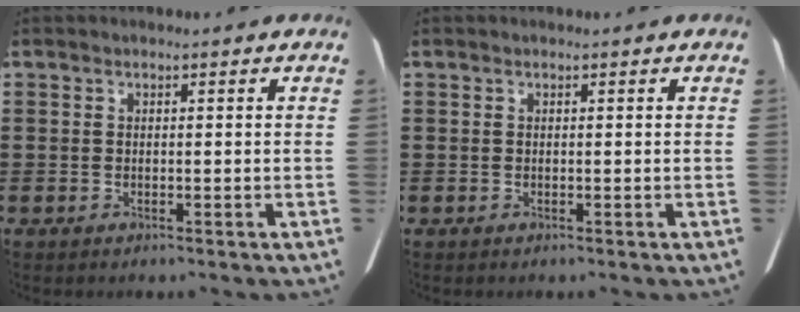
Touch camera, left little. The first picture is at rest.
{"total": 0.0}